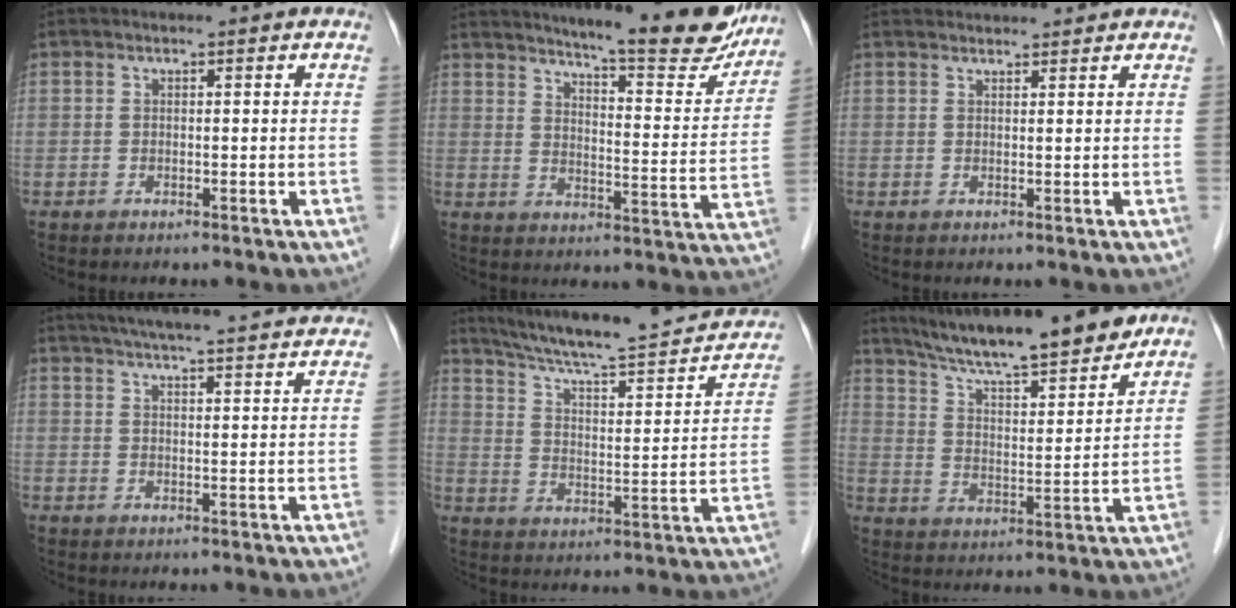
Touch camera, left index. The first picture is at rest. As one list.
[{"total": 18.9, "force": [16.6, 2.3, 8.6], "torque": [-0.111, -0.047, 0.206]}, {"total": 4.9, "force": [4.9, 0.6, 0.7], "torque": [-0.009, 0.033, 0.064]}, {"total": 22.3, "force": [20.4, 1.2, 8.9], "torque": [-0.135, 0.005, 0.257]}, {"total": 23.2, "force": [20.5, 3.0, 10.5], "torque": [-0.159, -0.013, 0.280]}, {"total": 17.5, "force": [15.3, 1.3, 8.3], "torque": [-0.133, 0.001, 0.241]}]